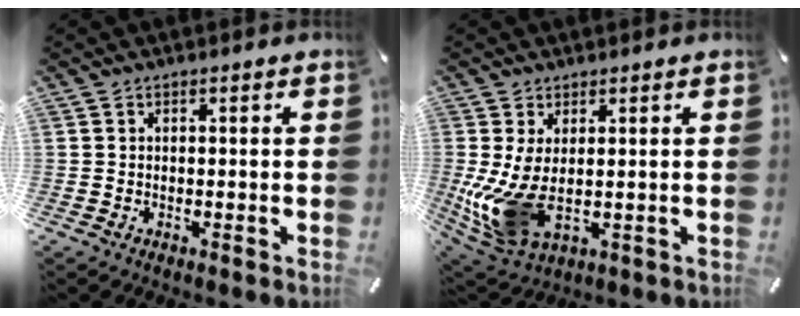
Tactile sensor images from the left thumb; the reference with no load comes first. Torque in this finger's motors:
{"motor_torque": [2.45, 2.41, 1.62, -0.40, 0.75]}